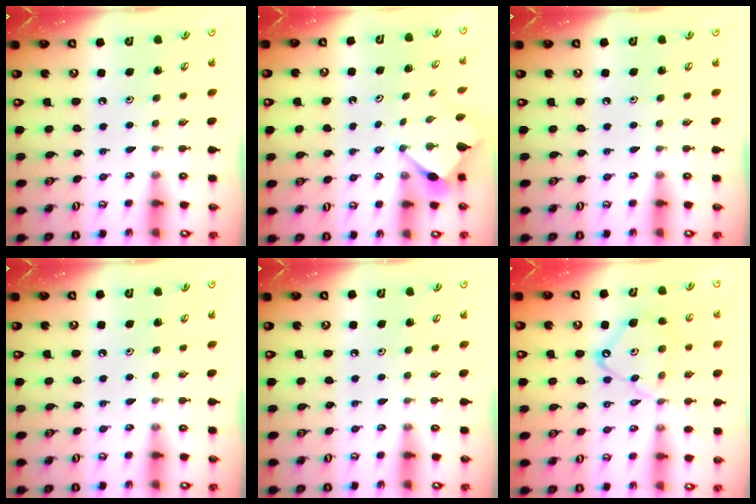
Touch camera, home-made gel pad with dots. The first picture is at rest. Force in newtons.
{"total": 3.4, "press": 3.4, "slide": 0.3}
{"total": 0.0}
{"total": 0.0}
{"total": 0.0}
{"total": 11.6, "press": 11.5, "slide": 1.0}